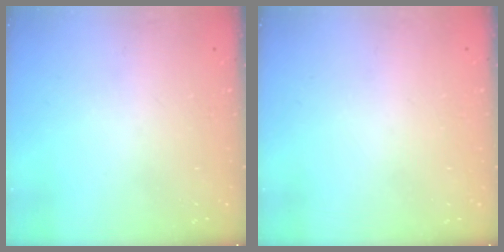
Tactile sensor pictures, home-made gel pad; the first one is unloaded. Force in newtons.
{"total": 1.9, "press": 1.9, "slide": 0.1}